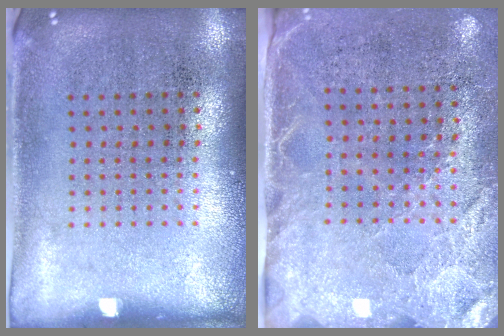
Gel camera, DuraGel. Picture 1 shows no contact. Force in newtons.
{"total": 2.7, "press": 2.3, "slide": 1.3}